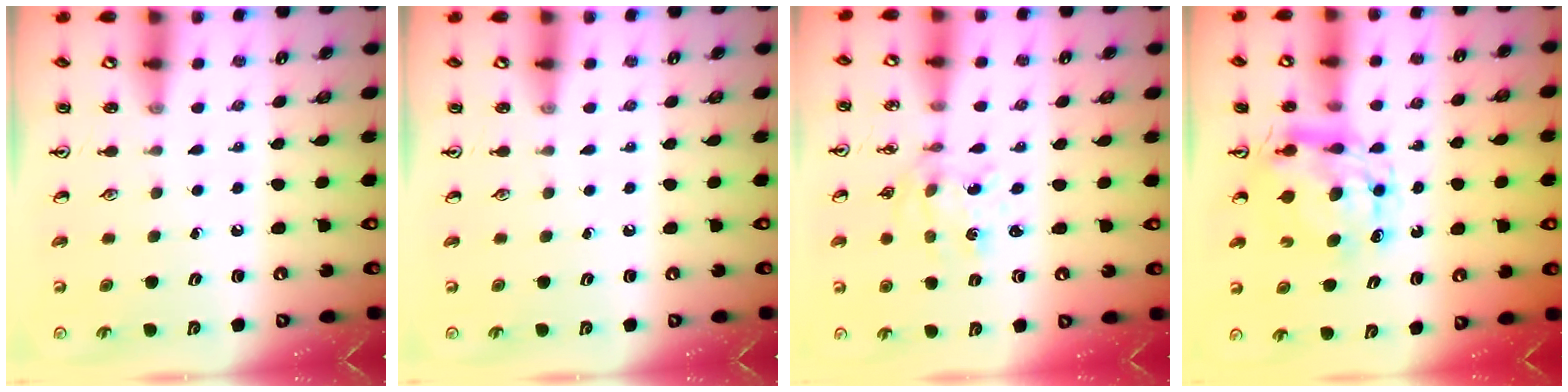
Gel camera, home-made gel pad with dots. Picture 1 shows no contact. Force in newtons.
{"total": 0.0}
{"total": 2.6, "press": 2.4, "slide": 0.9}
{"total": 9.0, "press": 8.9, "slide": 0.7}